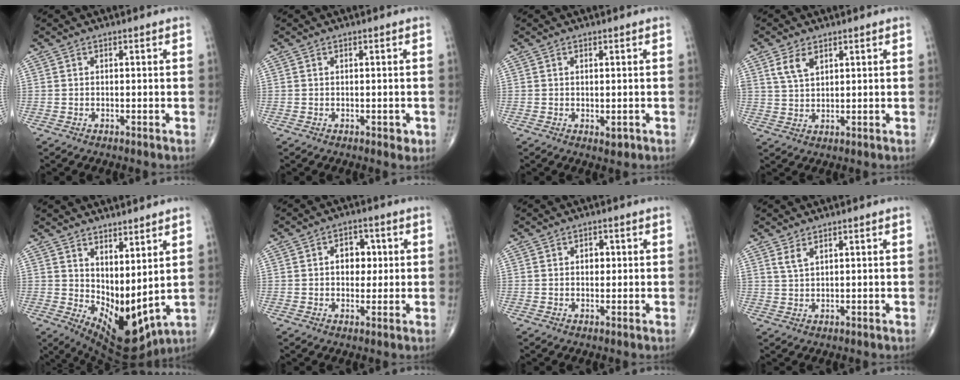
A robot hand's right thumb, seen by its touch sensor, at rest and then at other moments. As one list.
[{"total": 1.5, "force": [-0.2, 0.9, 1.2], "torque": [-0.011, -0.002, -0.001]}, {"total": 1.8, "force": [-0.3, 1.0, 1.5], "torque": [-0.011, -0.003, -0.001]}, {"total": 4.6, "force": [2.5, 2.5, 2.9], "torque": [-0.049, -0.009, 0.053]}, {"total": 13.0, "force": [3.9, 6.1, 10.8], "torque": [-0.151, -0.040, 0.095]}, {"total": 5.8, "force": [0.8, 4.2, 3.9], "torque": [-0.024, 0.005, 0.008]}, {"total": 2.2, "force": [0.4, 1.6, 1.5], "torque": [-0.010, 0.002, 0.004]}, {"total": 2.3, "force": [1.6, 0.7, 1.5], "torque": [-0.033, -0.007, 0.038]}]